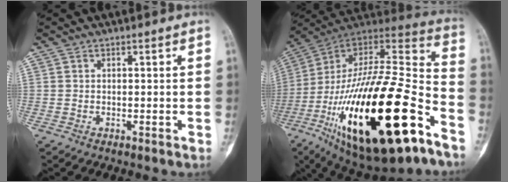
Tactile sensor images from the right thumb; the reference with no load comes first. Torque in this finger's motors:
{"motor_torque": [2.58, 2.44, 2.67, -0.10, 1.05]}